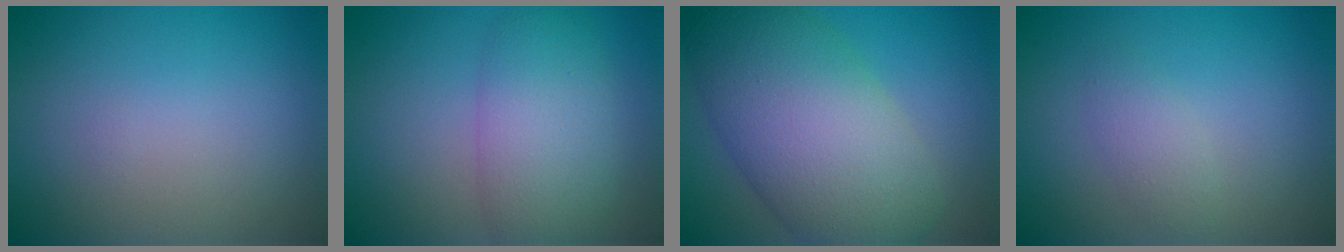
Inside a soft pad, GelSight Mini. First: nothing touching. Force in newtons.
{"total": 5.9, "press": 5.9, "slide": 0.4}
{"total": 11.3, "press": 11.3, "slide": 0.3}
{"total": 1.7, "press": 1.7, "slide": 0.0}